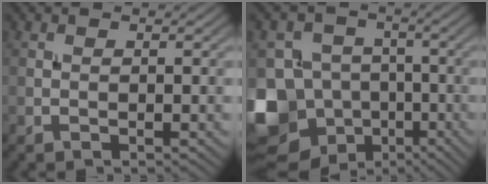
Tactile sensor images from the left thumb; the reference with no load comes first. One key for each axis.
{"total": 14.6, "fx": -6.7, "fy": 11.6, "fz": 5.7, "tx": -0.166, "ty": -0.016, "tz": -0.129}